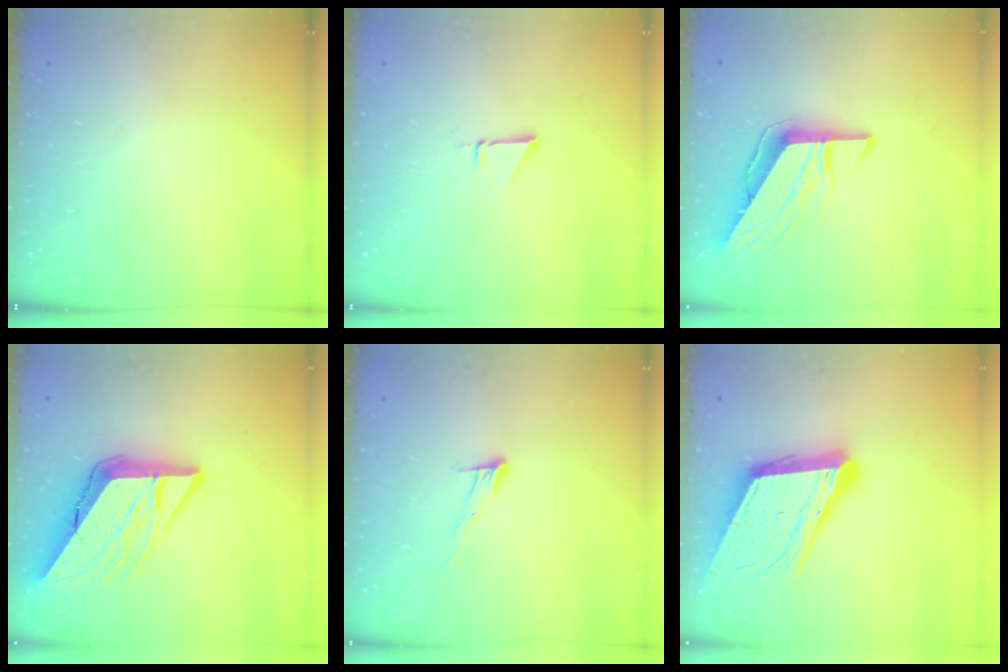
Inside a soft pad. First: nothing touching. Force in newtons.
{"total": 1.4, "press": 1.4, "slide": 0.0}
{"total": 9.9, "press": 9.9, "slide": 0.9}
{"total": 17.8, "press": 17.7, "slide": 2.2}
{"total": 6.7, "press": 6.7, "slide": 0.4}
{"total": 20.4, "press": 20.0, "slide": 3.9}